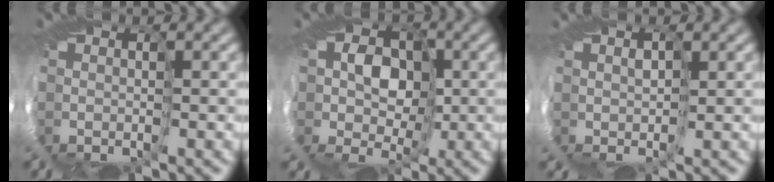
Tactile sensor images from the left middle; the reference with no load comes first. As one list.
[{"total": 4.3, "force": [0.6, 3.6, 2.3], "torque": [-0.008, 0.017, -0.031]}, {"total": 1.7, "force": [1.0, -1.0, -1.0], "torque": [0.020, 0.020, 0.004]}]